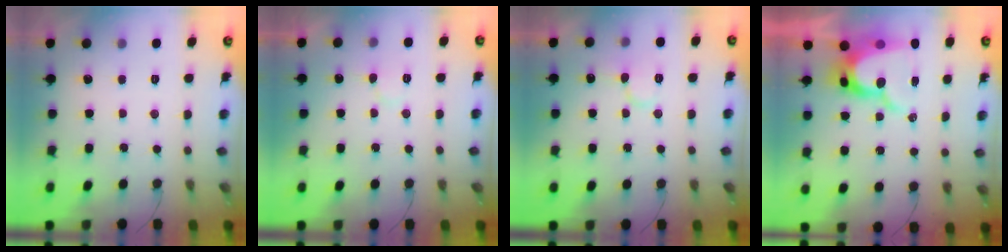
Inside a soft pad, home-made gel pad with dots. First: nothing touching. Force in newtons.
{"total": 6.7, "press": 6.6, "slide": 0.5}
{"total": 8.7, "press": 8.6, "slide": 1.2}
{"total": 13.2, "press": 13.1, "slide": 1.3}